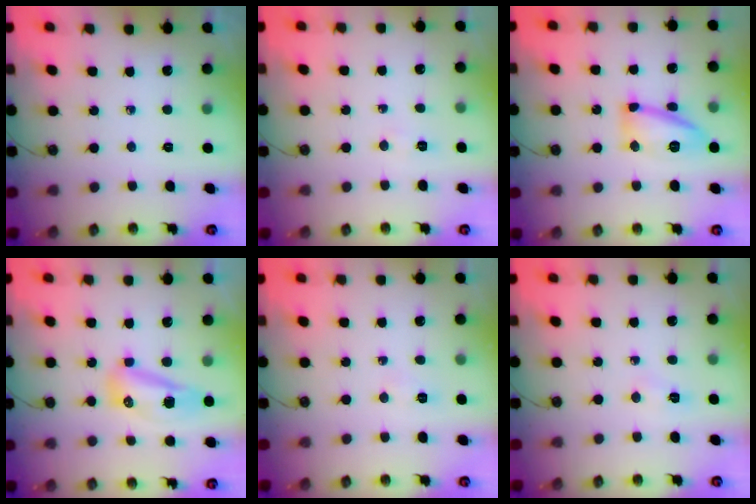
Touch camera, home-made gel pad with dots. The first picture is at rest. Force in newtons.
{"total": 2.8, "press": 2.8, "slide": 0.5}
{"total": 12.7, "press": 12.7, "slide": 1.1}
{"total": 17.6, "press": 11.8, "slide": 13.1}
{"total": 4.1, "press": 2.3, "slide": 3.4}
{"total": 2.5, "press": 2.4, "slide": 0.4}